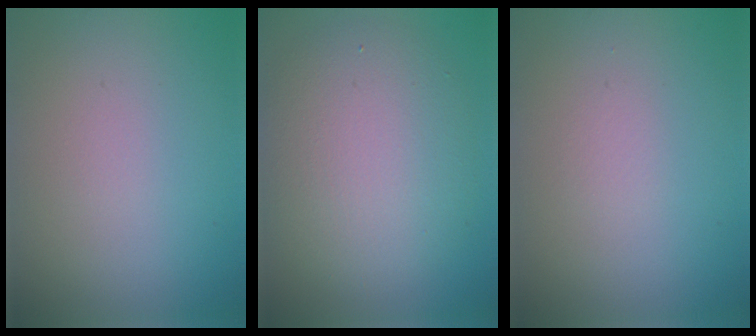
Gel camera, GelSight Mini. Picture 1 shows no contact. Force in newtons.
{"total": 7.0, "press": 7.0, "slide": 0.5}
{"total": 0.6, "press": 0.6, "slide": 0.1}